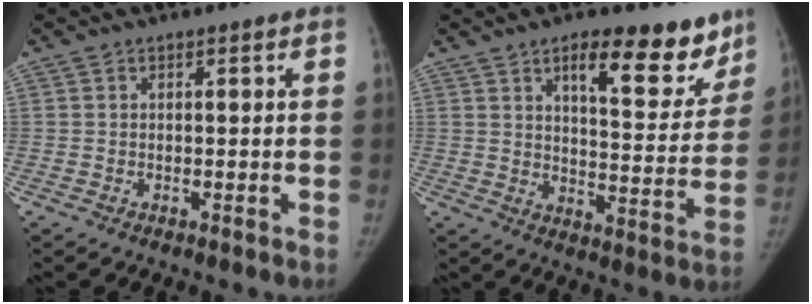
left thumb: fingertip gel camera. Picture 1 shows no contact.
{"total": 15.1, "force": [10.2, 5.9, 9.5], "torque": [-0.068, -0.062, 0.146]}